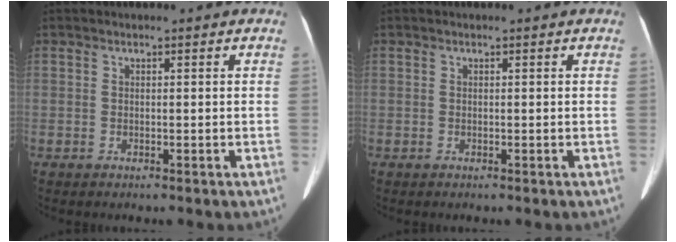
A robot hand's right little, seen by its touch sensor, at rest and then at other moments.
{"total": 0.0}